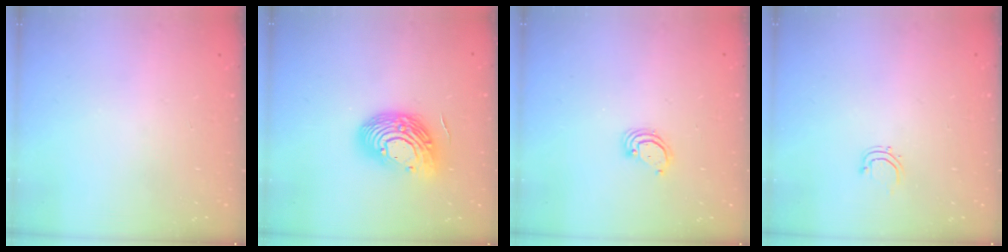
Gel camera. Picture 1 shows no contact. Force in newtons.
{"total": 15.3, "press": 15.2, "slide": 1.1}
{"total": 3.2, "press": 3.2, "slide": 0.2}
{"total": 2.8, "press": 2.7, "slide": 0.5}